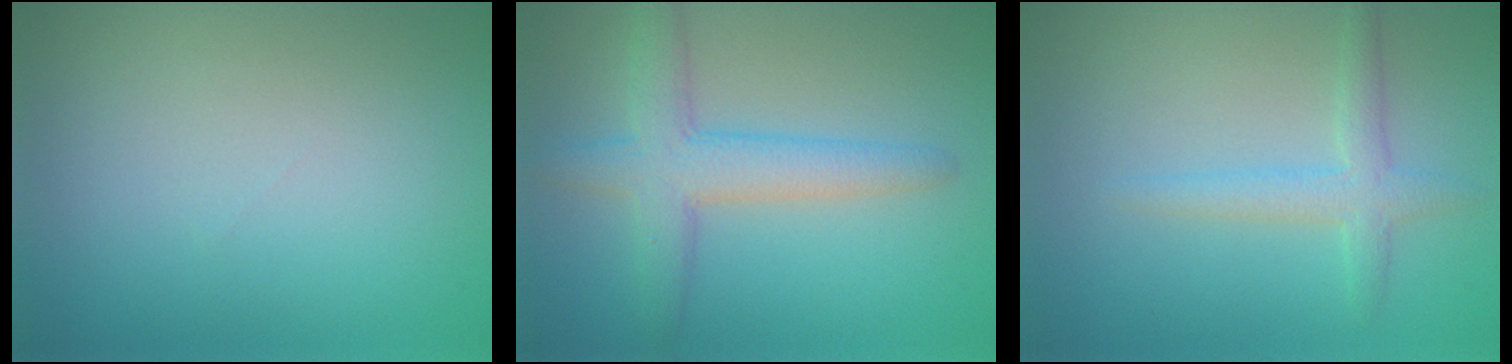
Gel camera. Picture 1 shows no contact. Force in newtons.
{"total": 4.5, "press": 4.5, "slide": 0.2}
{"total": 2.3, "press": 2.3, "slide": 0.1}